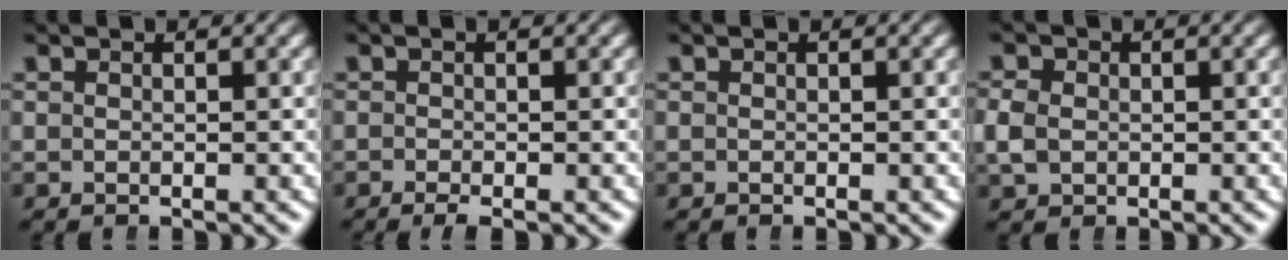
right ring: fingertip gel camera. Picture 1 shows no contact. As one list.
[{"total": 1.5, "force": [-0.9, 0.3, 1.1], "torque": [-0.014, 0.003, -0.017]}, {"total": 0.0}, {"total": 2.1, "force": [-0.3, 1.8, 1.1], "torque": [-0.031, -0.006, 0.003]}]